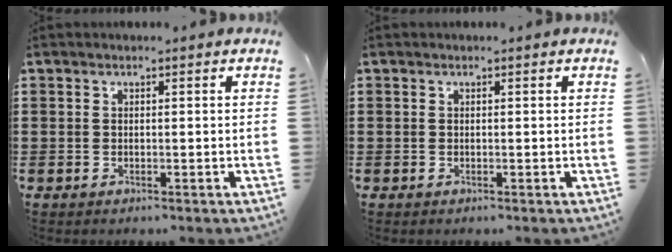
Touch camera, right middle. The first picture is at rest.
{"total": 0.0}